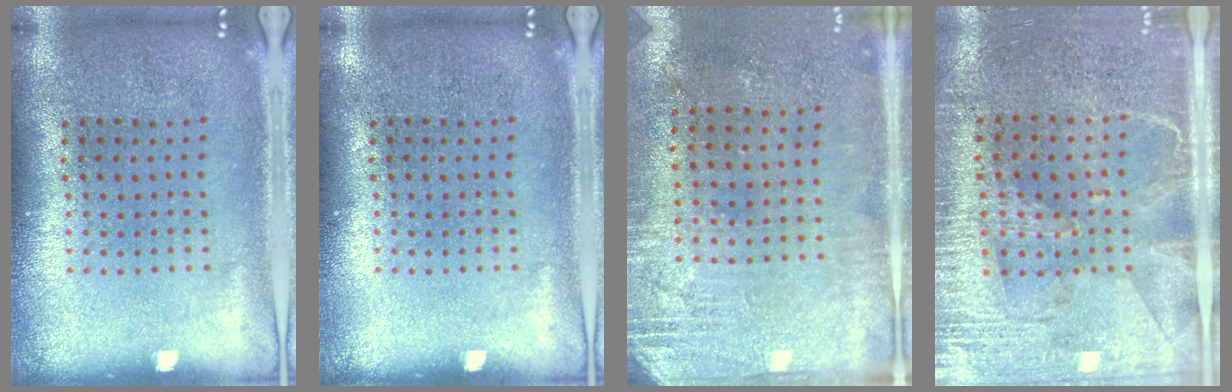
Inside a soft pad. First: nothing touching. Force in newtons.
{"total": 0.0}
{"total": 2.8, "press": 2.5, "slide": 1.4}
{"total": 3.0, "press": 2.7, "slide": 1.3}